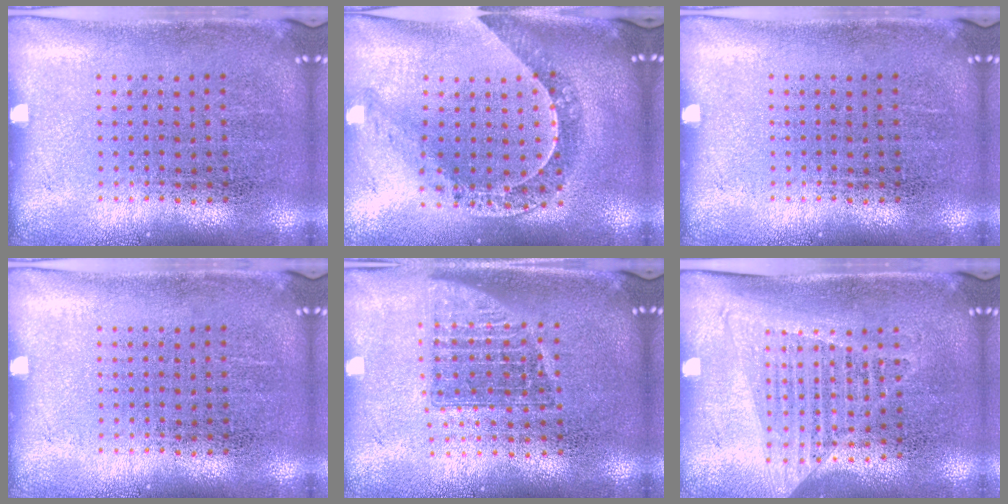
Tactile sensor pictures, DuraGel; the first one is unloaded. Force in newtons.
{"total": 1.2, "press": 1.2, "slide": 0.3}
{"total": 0.0}
{"total": 0.0}
{"total": 1.4, "press": 1.1, "slide": 0.9}
{"total": 1.3, "press": 1.2, "slide": 0.6}